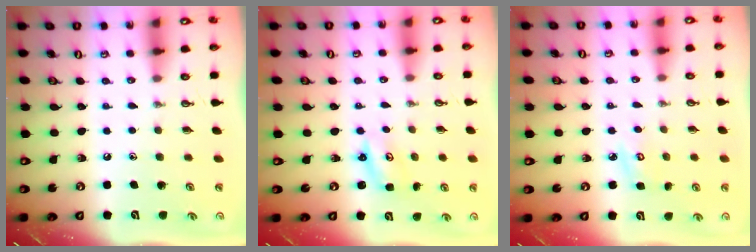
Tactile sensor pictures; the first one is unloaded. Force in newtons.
{"total": 2.6, "press": 2.6, "slide": 0.3}
{"total": 4.7, "press": 4.7, "slide": 0.3}